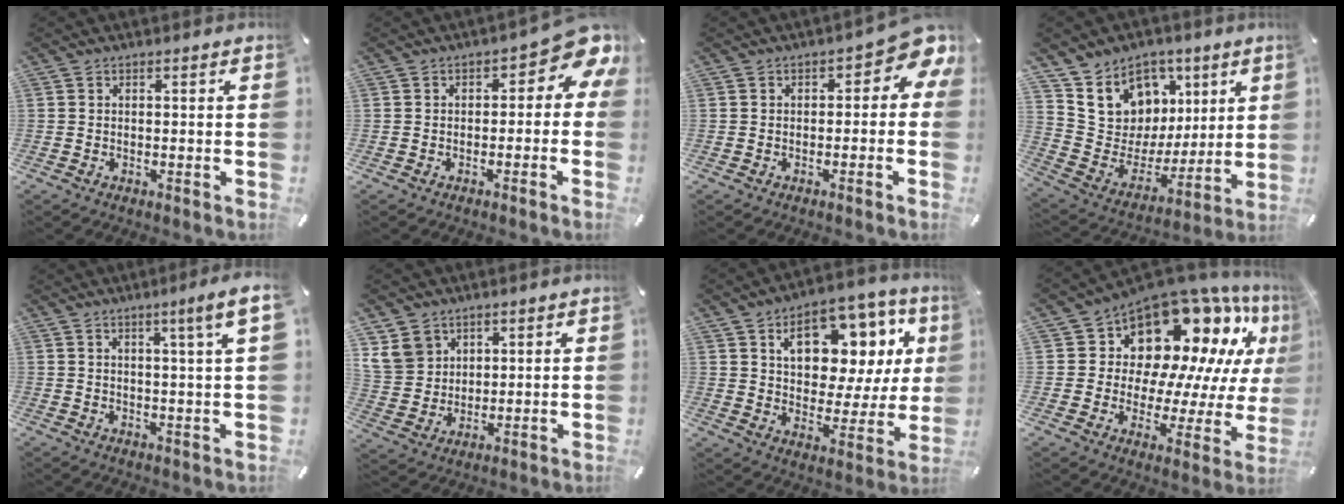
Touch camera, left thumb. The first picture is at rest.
{"total": 7.1, "force": [2.3, 3.8, 5.6], "torque": [-0.064, -0.025, 0.033]}
{"total": 6.2, "force": [1.6, 3.4, 4.9], "torque": [-0.058, -0.012, 0.020]}
{"total": 12.4, "force": [5.7, 10.9, 0.9], "torque": [-0.012, -0.068, 0.116]}
{"total": 6.2, "force": [3.1, -0.1, 5.4], "torque": [-0.092, -0.007, 0.047]}
{"total": 9.0, "force": [5.0, 7.4, 1.1], "torque": [-0.039, -0.021, 0.101]}
{"total": 15.3, "force": [8.3, 9.2, 9.0], "torque": [-0.136, -0.047, 0.140]}
{"total": 16.8, "force": [12.0, 9.5, 6.9], "torque": [-0.103, -0.118, 0.206]}